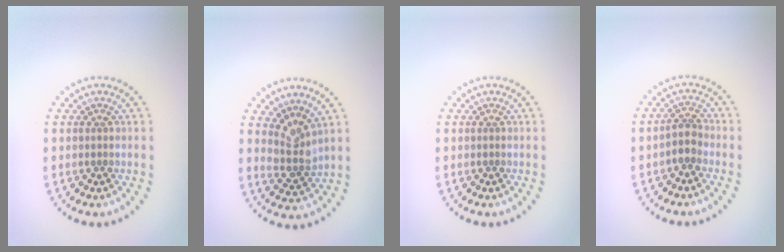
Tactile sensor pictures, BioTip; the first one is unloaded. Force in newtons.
{"total": 2.7, "press": 2.0, "slide": 1.8}
{"total": 0.0}
{"total": 1.8, "press": 1.6, "slide": 0.9}